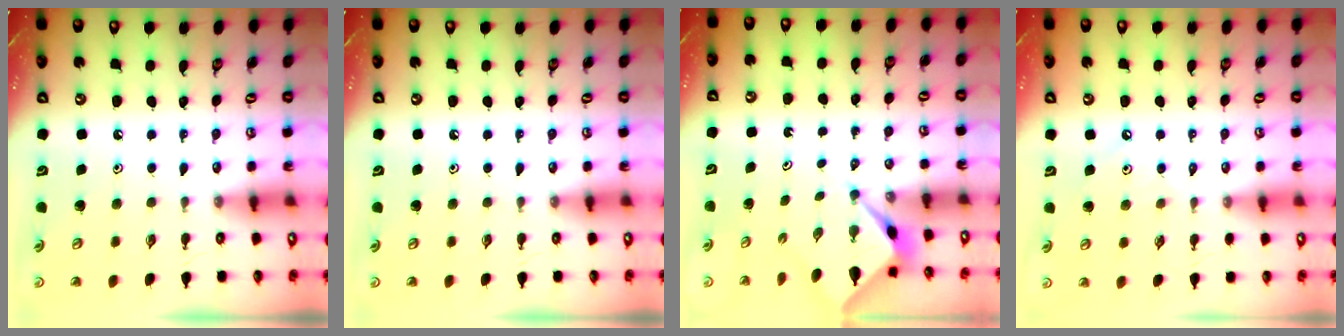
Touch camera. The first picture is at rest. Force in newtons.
{"total": 0.0}
{"total": 2.5, "press": 2.4, "slide": 0.3}
{"total": 3.3, "press": 3.3, "slide": 0.5}